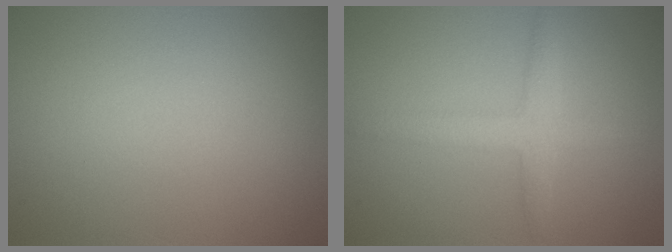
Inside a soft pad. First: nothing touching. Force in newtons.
{"total": 2.7, "press": 2.7, "slide": 0.2}